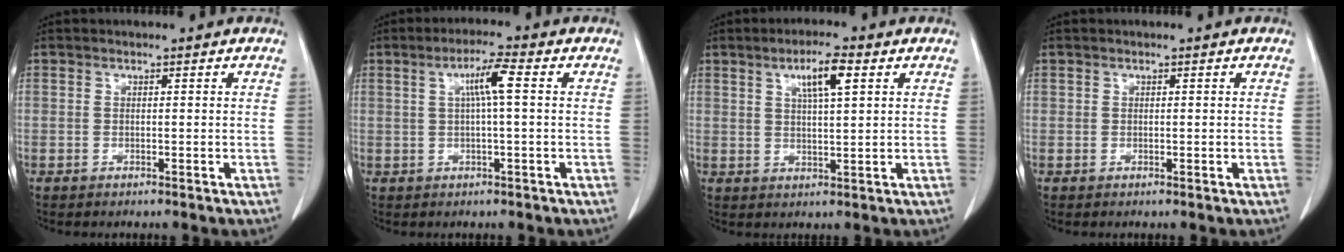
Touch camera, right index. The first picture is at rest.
{"total": 4.8, "force": [1.1, 0.0, 4.7], "torque": [-0.085, 0.010, 0.020]}
{"total": 5.8, "force": [2.6, 0.7, 5.1], "torque": [-0.091, 0.005, 0.045]}
{"total": 0.0}